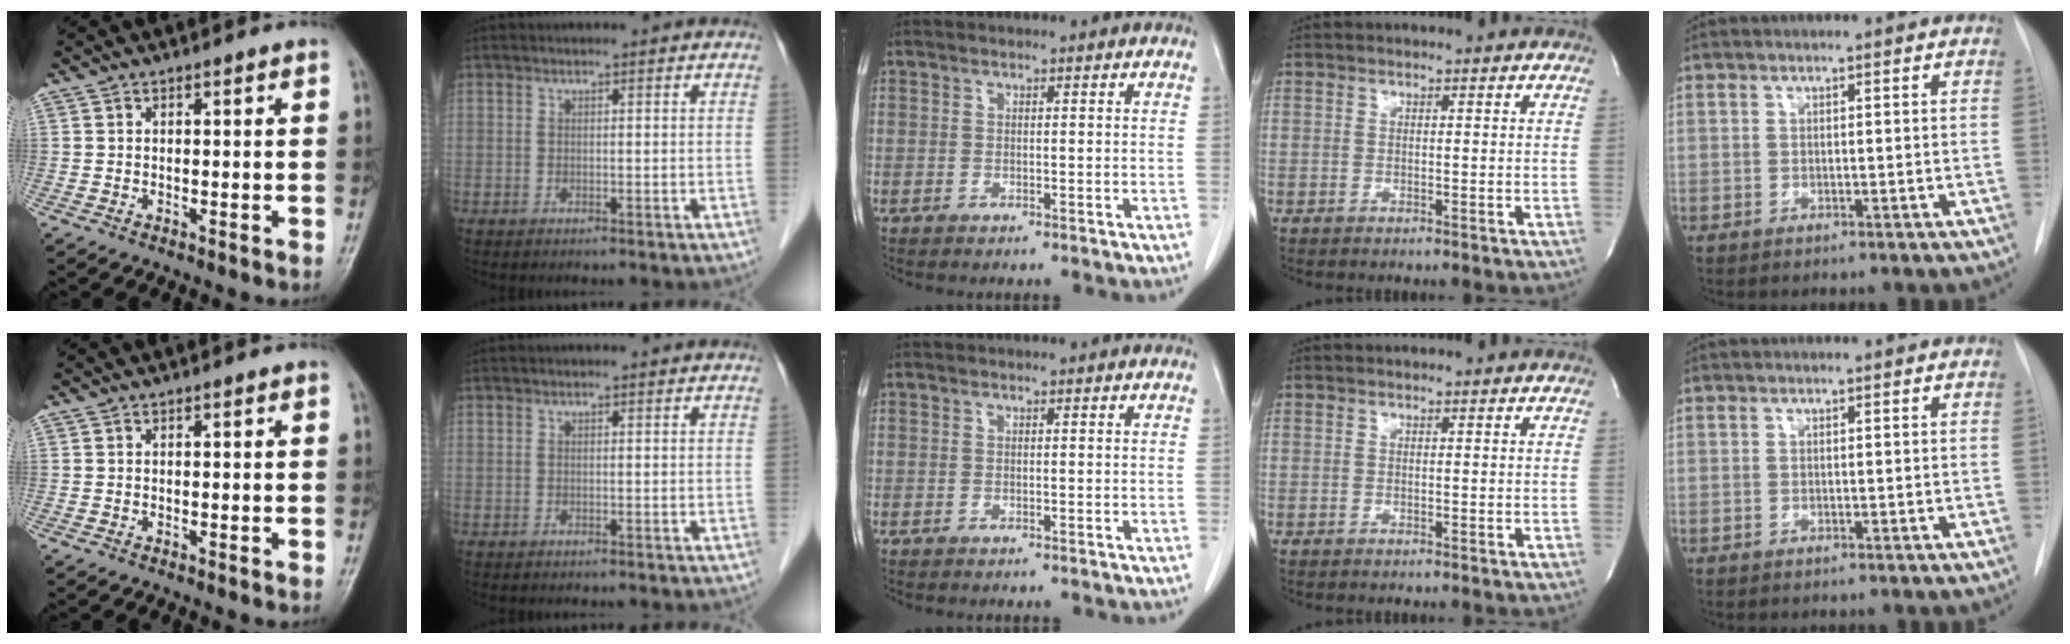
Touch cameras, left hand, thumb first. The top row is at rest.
{}